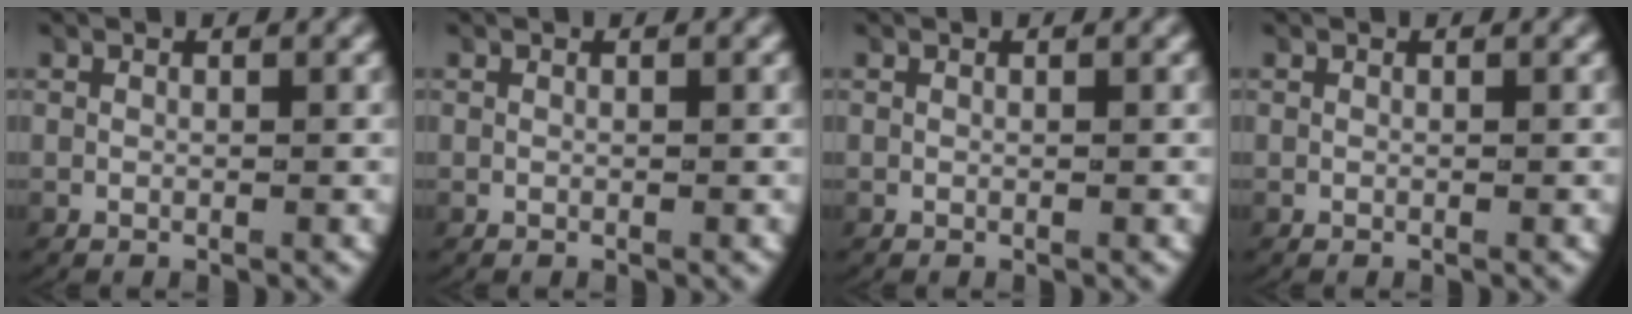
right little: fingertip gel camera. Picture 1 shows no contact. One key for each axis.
{"total": 0.0}
{"total": 0.0}
{"total": 0.0}